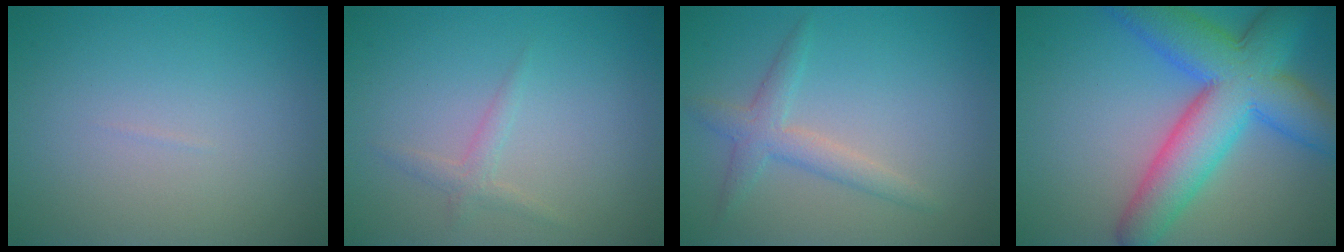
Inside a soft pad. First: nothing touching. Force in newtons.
{"total": 1.3, "press": 1.3, "slide": 0.0}
{"total": 2.5, "press": 2.5, "slide": 0.1}
{"total": 10.3, "press": 10.3, "slide": 0.3}